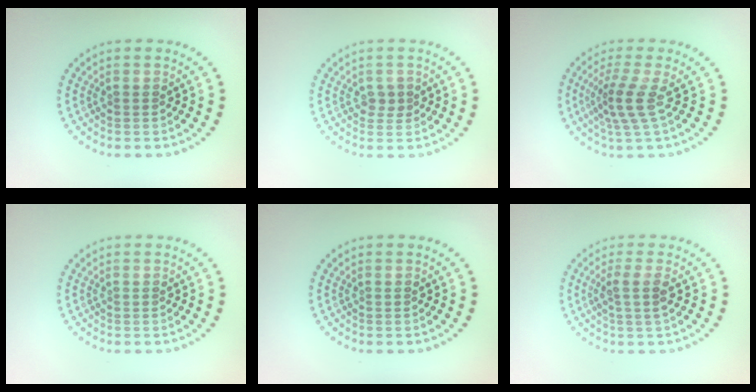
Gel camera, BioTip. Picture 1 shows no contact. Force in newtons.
{"total": 1.2, "press": 1.1, "slide": 0.5}
{"total": 2.9, "press": 2.2, "slide": 2.0}
{"total": 0.0}
{"total": 0.0}
{"total": 1.9, "press": 1.5, "slide": 1.1}